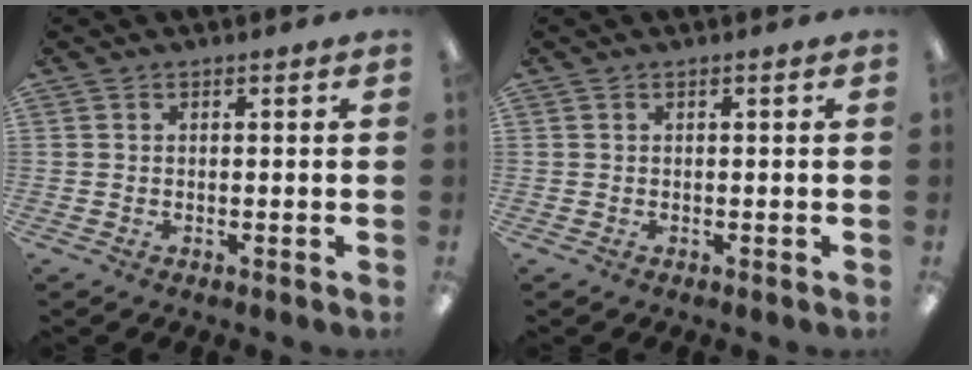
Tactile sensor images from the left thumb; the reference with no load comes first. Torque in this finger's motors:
{"motor_torque": [0.00, 0.00, 0.00, 0.00, 0.00]}